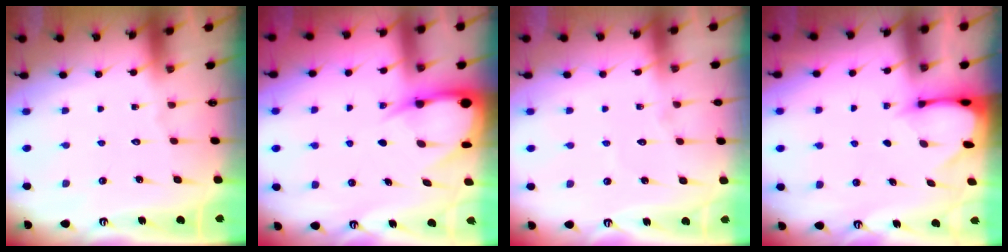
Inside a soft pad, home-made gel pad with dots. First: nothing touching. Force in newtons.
{"total": 7.1, "press": 7.1, "slide": 0.8}
{"total": 2.6, "press": 2.6, "slide": 0.2}
{"total": 2.4, "press": 2.3, "slide": 0.3}